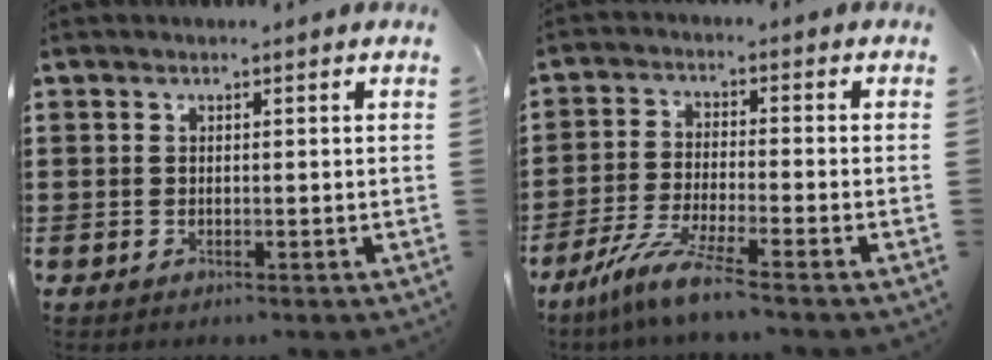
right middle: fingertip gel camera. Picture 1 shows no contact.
{"total": 6.8, "force": [-5.7, -0.1, 3.8], "torque": [-0.085, -0.017, -0.112]}